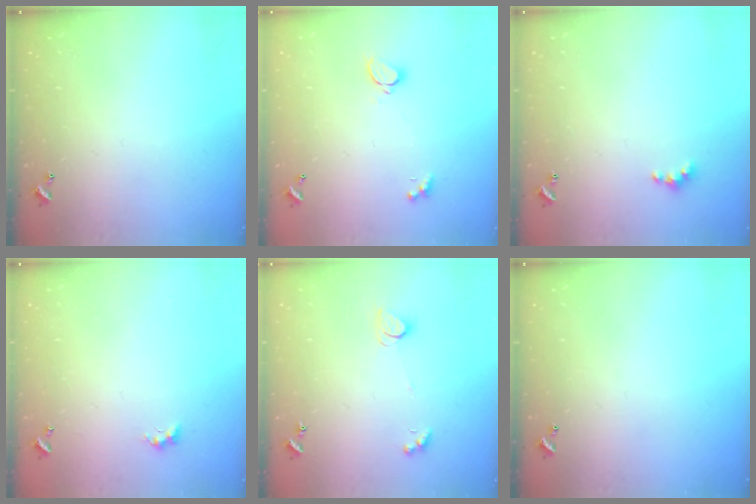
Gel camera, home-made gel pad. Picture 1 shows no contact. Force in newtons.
{"total": 2.2, "press": 2.0, "slide": 0.9}
{"total": 2.8, "press": 2.8, "slide": 0.5}
{"total": 2.7, "press": 2.6, "slide": 0.6}
{"total": 2.1, "press": 2.1, "slide": 0.4}
{"total": 0.0}